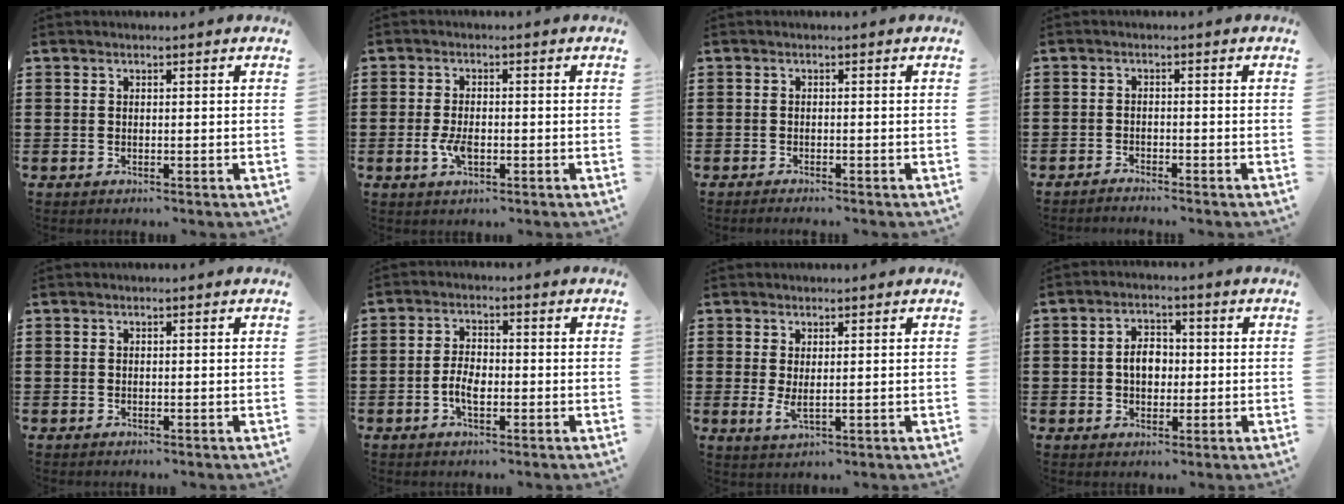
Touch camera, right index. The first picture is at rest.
{"total": 3.6, "force": [-0.9, 1.7, 3.1], "torque": [-0.068, -0.003, -0.018]}
{"total": 0.9, "force": [-0.9, -0.2, 0.0], "torque": [-0.003, -0.003, -0.018]}
{"total": 1.6, "force": [-1.6, -0.1, -0.1], "torque": [-0.003, 0.002, -0.034]}
{"total": 0.0}
{"total": 4.0, "force": [-1.5, 1.9, 3.1], "torque": [-0.076, -0.003, -0.034]}
{"total": 2.2, "force": [0.4, 0.7, 2.1], "torque": [-0.041, 0.000, 0.008]}
{"total": 4.1, "force": [-0.3, 2.7, 3.2], "torque": [-0.058, 0.004, -0.010]}